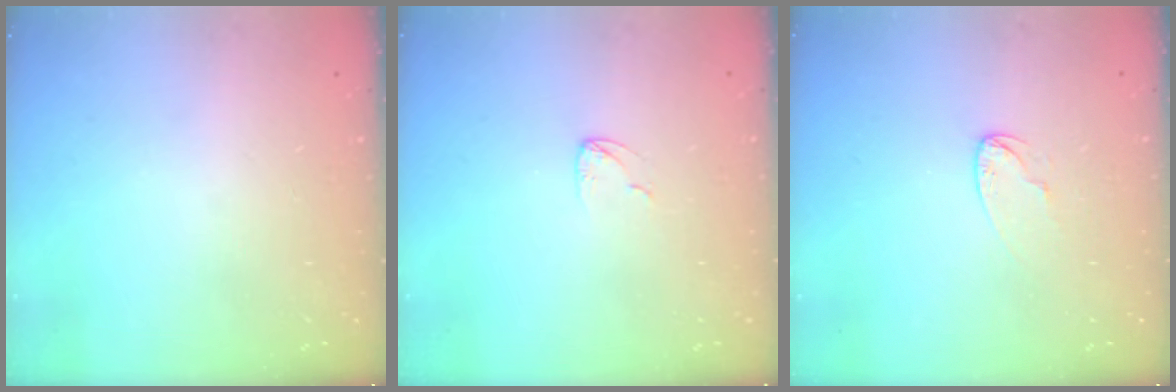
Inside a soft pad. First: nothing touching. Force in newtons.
{"total": 2.7, "press": 2.7, "slide": 0.2}
{"total": 4.8, "press": 4.8, "slide": 0.4}